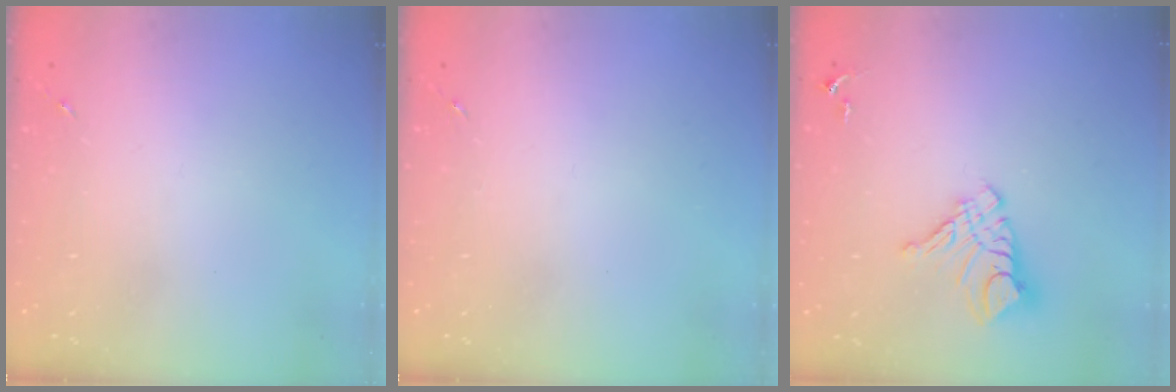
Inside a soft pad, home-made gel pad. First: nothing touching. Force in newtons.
{"total": 0.0}
{"total": 12.1, "press": 12.0, "slide": 1.1}